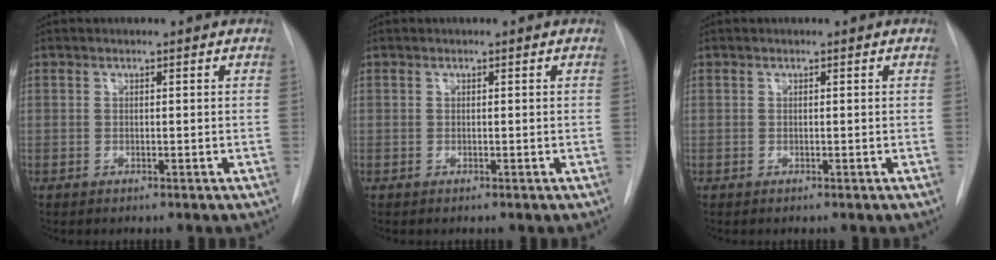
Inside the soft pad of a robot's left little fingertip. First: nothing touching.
{"total": 0.0}
{"total": 0.0}